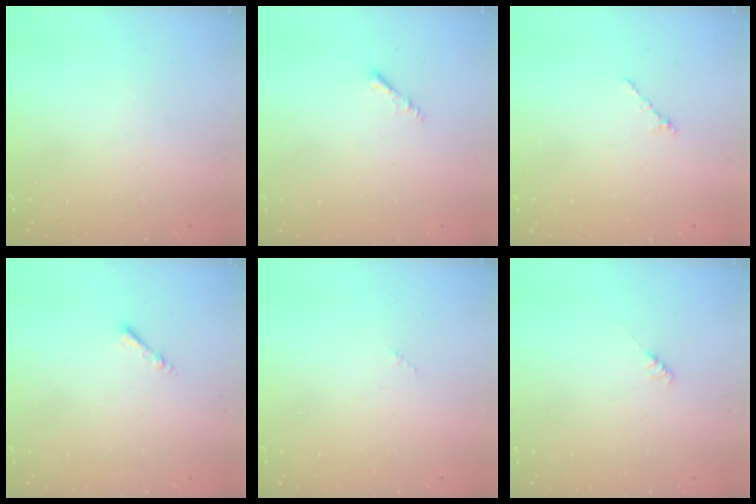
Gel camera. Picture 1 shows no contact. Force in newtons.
{"total": 1.5, "press": 1.5, "slide": 0.4}
{"total": 1.0, "press": 0.9, "slide": 0.4}
{"total": 1.9, "press": 1.9, "slide": 0.4}
{"total": 1.5, "press": 1.5, "slide": 0.2}
{"total": 2.0, "press": 1.9, "slide": 0.5}